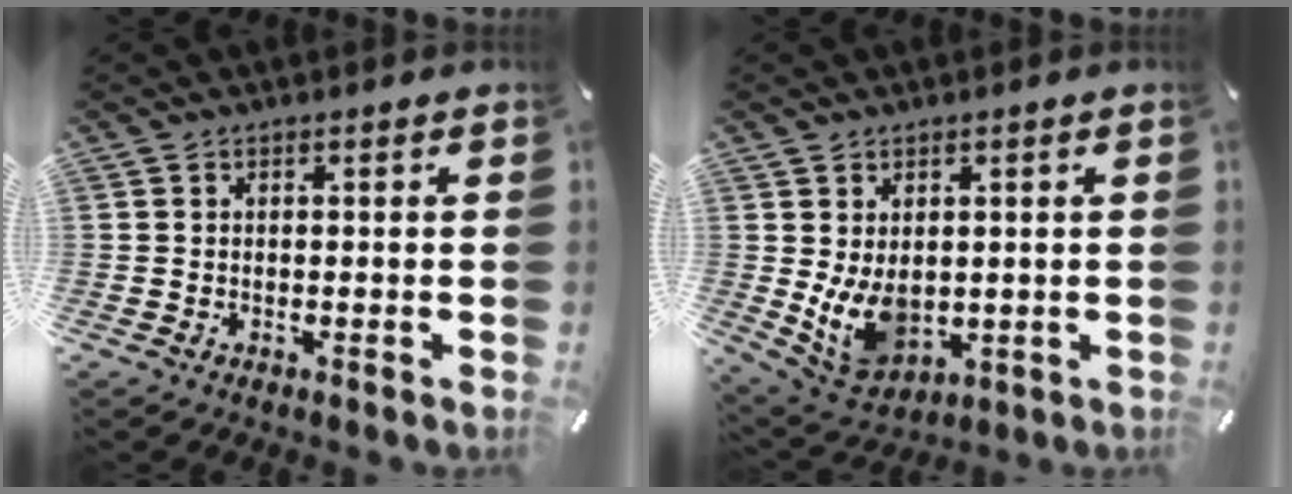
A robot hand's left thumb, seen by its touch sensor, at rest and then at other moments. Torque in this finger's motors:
{"motor_torque": [1.29, 2.42, 0.86, -0.13, 0.42]}